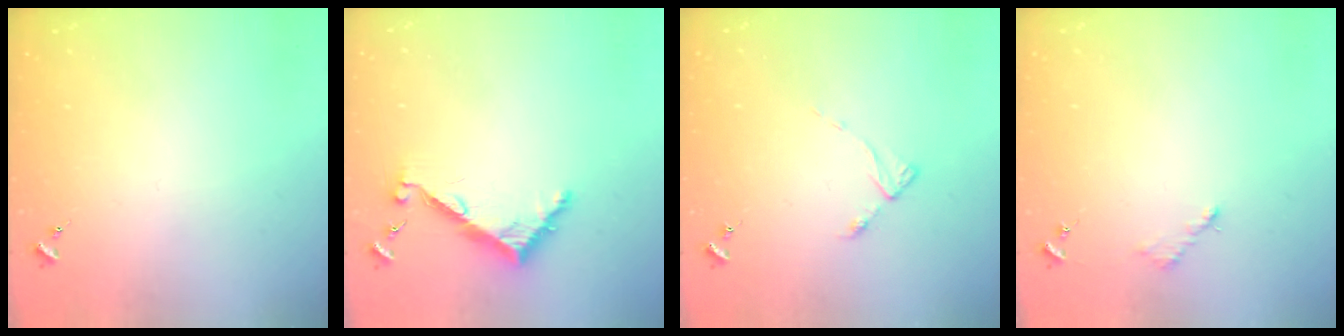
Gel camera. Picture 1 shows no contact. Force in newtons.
{"total": 6.7, "press": 6.6, "slide": 0.6}
{"total": 3.5, "press": 3.5, "slide": 0.6}
{"total": 2.6, "press": 2.6, "slide": 0.4}